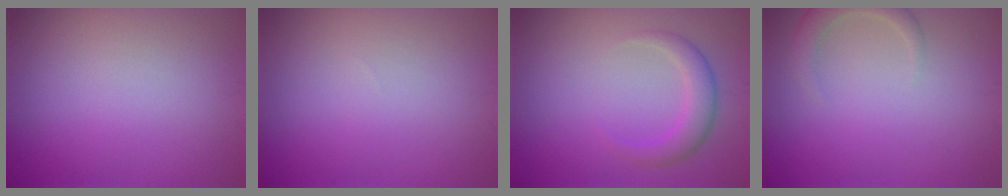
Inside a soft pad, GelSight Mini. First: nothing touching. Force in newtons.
{"total": 0.0}
{"total": 2.5, "press": 2.5, "slide": 0.0}
{"total": 2.3, "press": 2.3, "slide": 0.2}